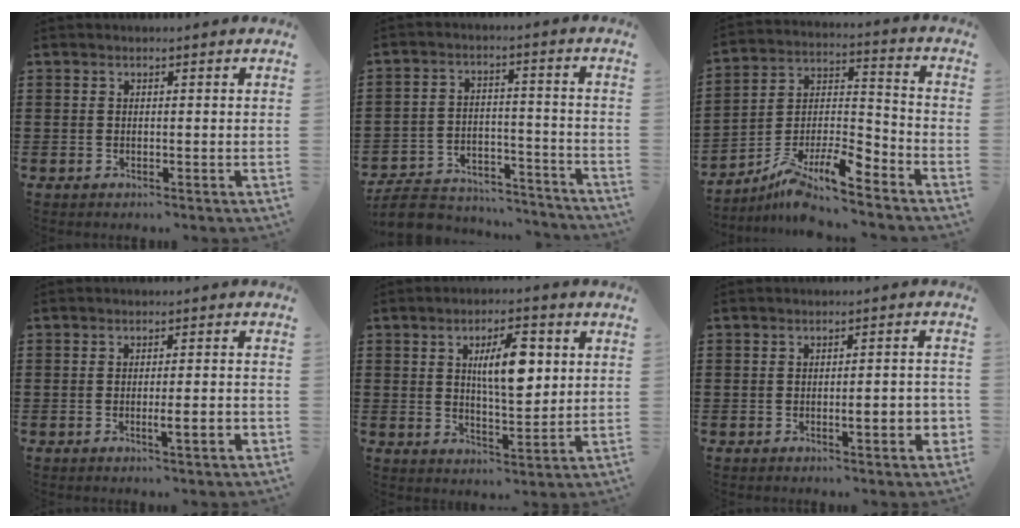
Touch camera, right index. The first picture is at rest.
{"total": 8.3, "force": [-7.8, 1.7, 2.2], "torque": [-0.049, 0.015, -0.153]}
{"total": 8.8, "force": [-7.2, 2.3, 4.3], "torque": [-0.088, 0.006, -0.142]}
{"total": 3.4, "force": [-1.1, 0.1, 3.2], "torque": [-0.052, -0.006, -0.020]}
{"total": 8.1, "force": [2.1, 2.8, 7.3], "torque": [-0.121, 0.000, 0.029]}
{"total": 4.2, "force": [-1.2, 0.8, 3.9], "torque": [-0.054, -0.005, -0.020]}